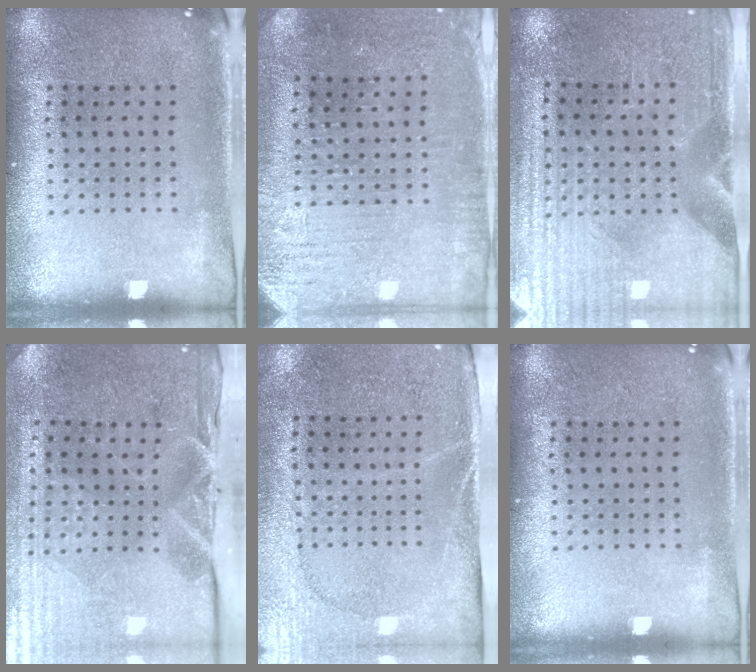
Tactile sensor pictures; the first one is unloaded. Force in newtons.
{"total": 3.1, "press": 2.8, "slide": 1.3}
{"total": 3.6, "press": 3.3, "slide": 1.3}
{"total": 5.0, "press": 4.1, "slide": 2.8}
{"total": 2.7, "press": 2.3, "slide": 1.4}
{"total": 0.0}